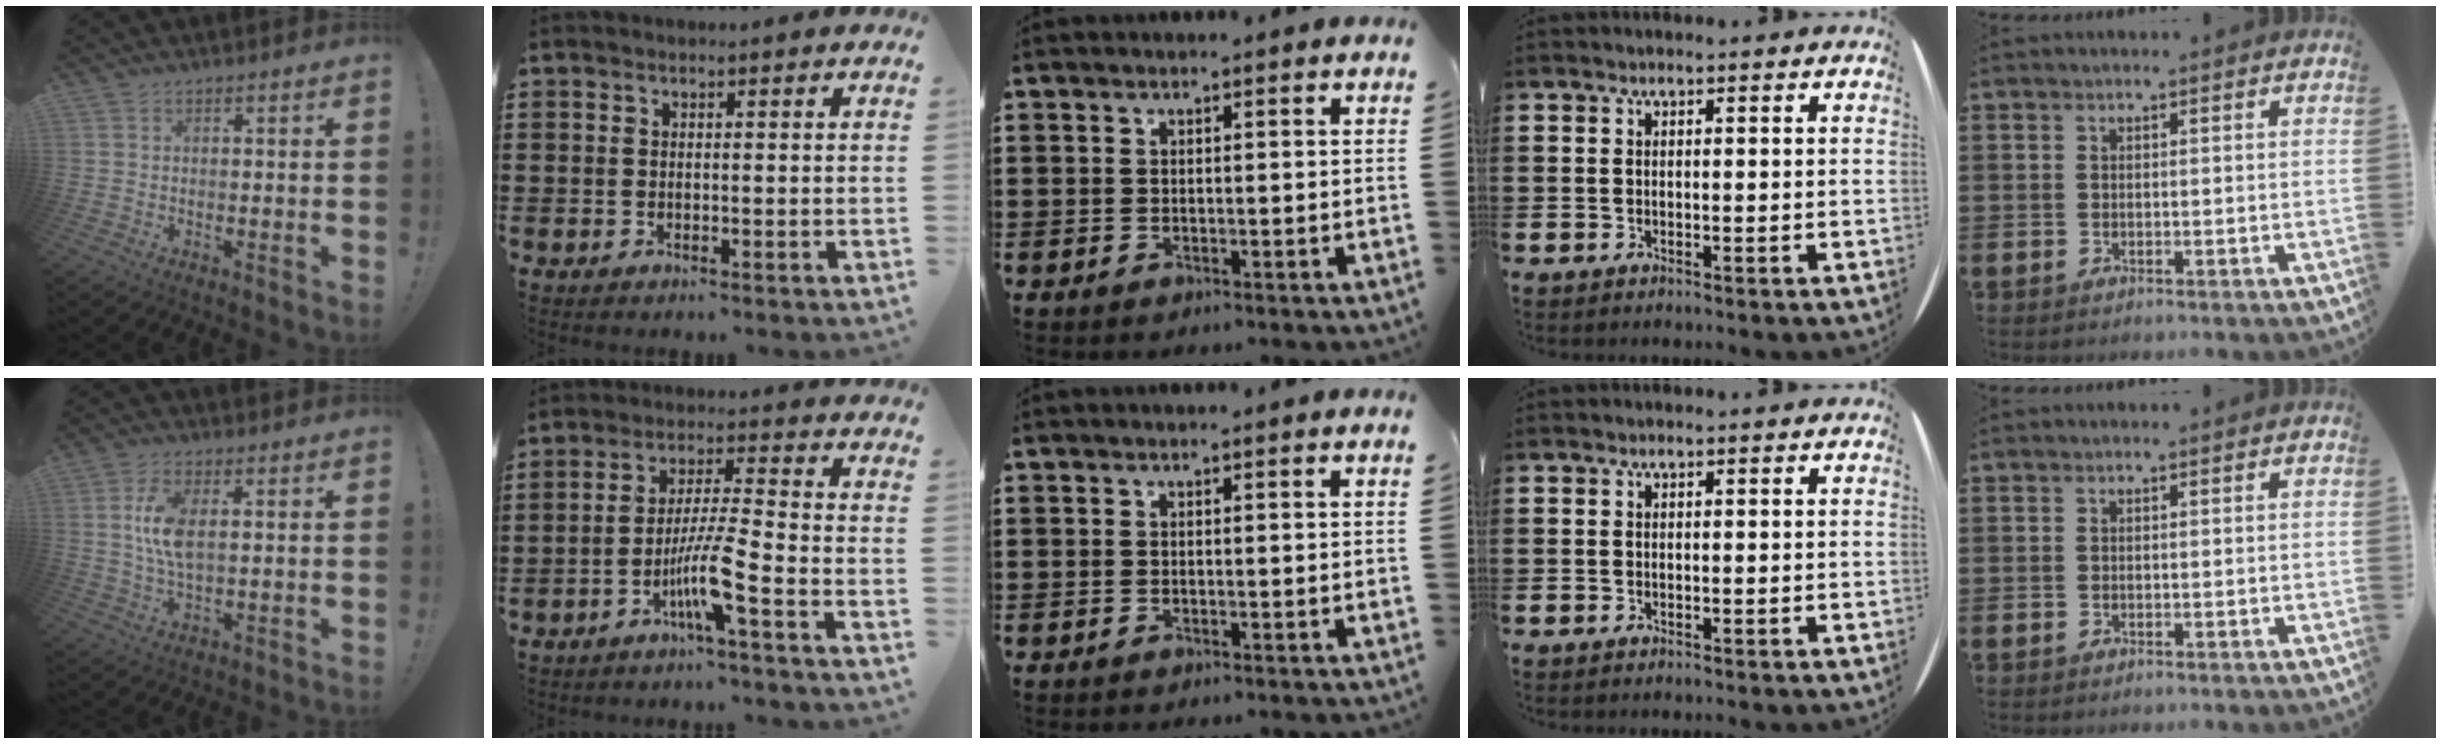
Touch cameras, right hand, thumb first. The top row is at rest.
{"thumb": {"total": 8.5, "force": [1.2, 3.6, 7.6], "torque": [-0.138, -0.012, 0.015]}, "index": {"total": 7.6, "force": [-3.9, 0.0, 6.5], "torque": [-0.135, -0.012, -0.077]}}